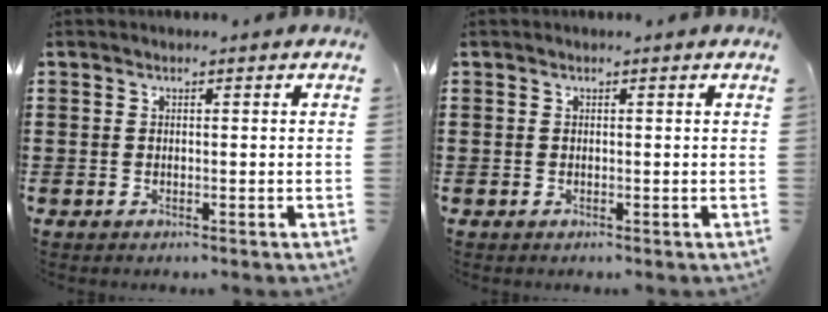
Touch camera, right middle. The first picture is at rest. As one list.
[{"total": 0.0}]